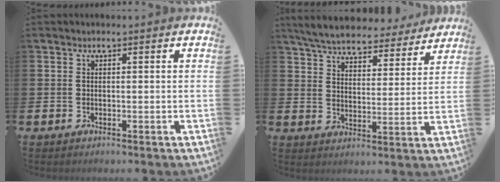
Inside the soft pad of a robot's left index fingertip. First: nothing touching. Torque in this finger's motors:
{"motor_torque": [0.98, -1.16, 0.34, 0.16]}